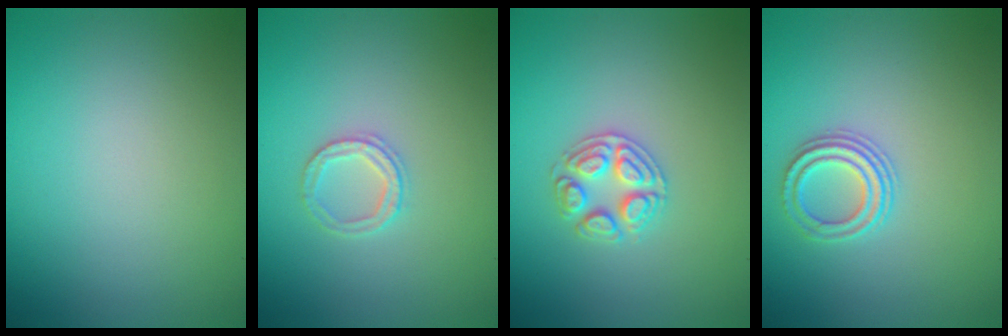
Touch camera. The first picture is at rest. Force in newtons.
{"total": 1.9, "press": 1.8, "slide": 0.4}
{"total": 2.5, "press": 2.5, "slide": 0.4}
{"total": 2.5, "press": 2.2, "slide": 1.2}